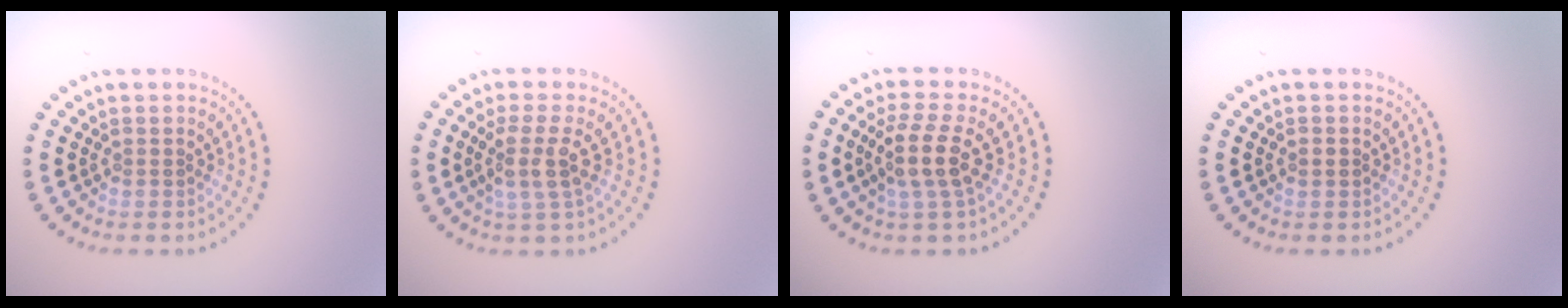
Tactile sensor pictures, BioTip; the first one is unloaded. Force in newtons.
{"total": 3.0, "press": 2.4, "slide": 1.8}
{"total": 3.6, "press": 2.9, "slide": 2.2}
{"total": 1.2, "press": 1.2, "slide": 0.1}